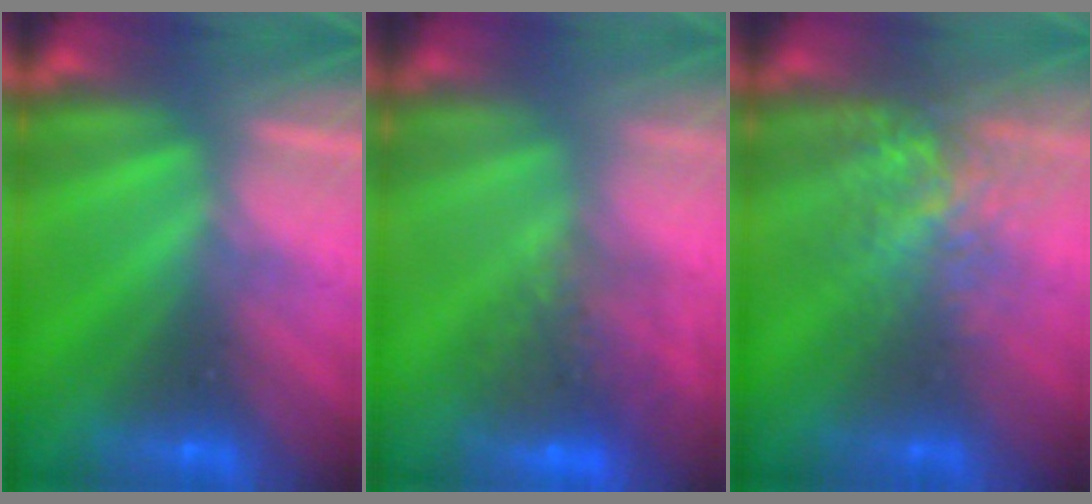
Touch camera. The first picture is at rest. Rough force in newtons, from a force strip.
{"total": 8.3}
{"total": 3.7}